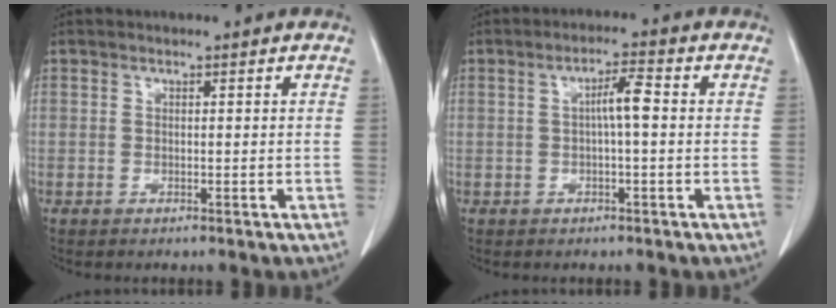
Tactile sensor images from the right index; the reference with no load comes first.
{"total": 4.2, "force": [0.2, 0.6, 4.1], "torque": [-0.074, 0.011, 0.003]}